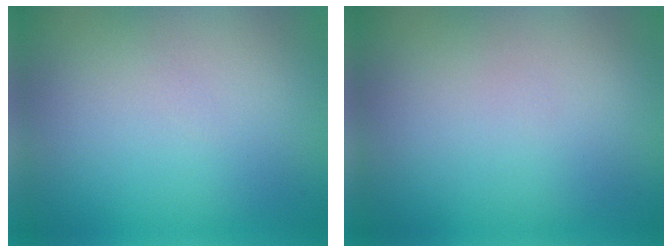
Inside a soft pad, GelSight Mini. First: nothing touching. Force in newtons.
{"total": 0.0}